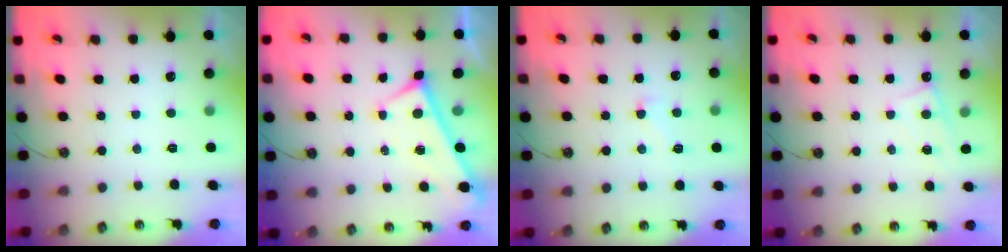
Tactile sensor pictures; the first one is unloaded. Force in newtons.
{"total": 0.0}
{"total": 2.3, "press": 2.2, "slide": 0.9}
{"total": 2.4, "press": 2.4, "slide": 0.3}